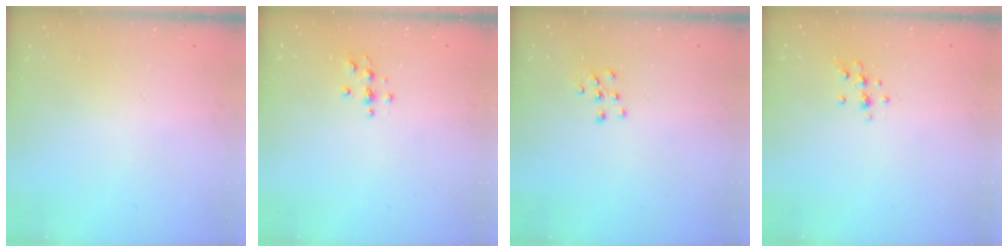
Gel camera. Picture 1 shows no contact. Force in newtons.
{"total": 3.3, "press": 3.3, "slide": 0.5}
{"total": 6.8, "press": 6.8, "slide": 0.4}
{"total": 7.0, "press": 7.0, "slide": 0.6}